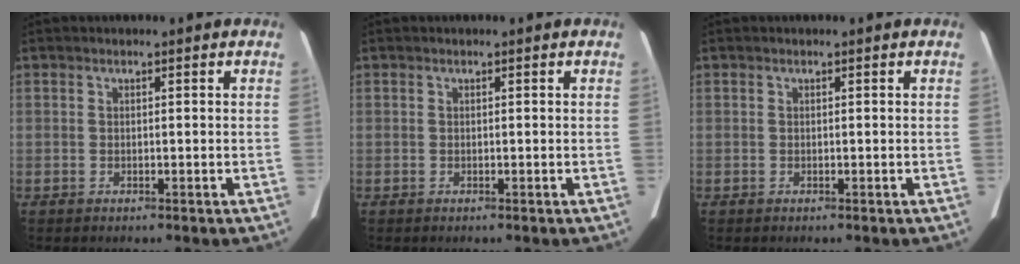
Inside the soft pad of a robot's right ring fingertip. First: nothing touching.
{"total": 0.0}
{"total": 0.0}